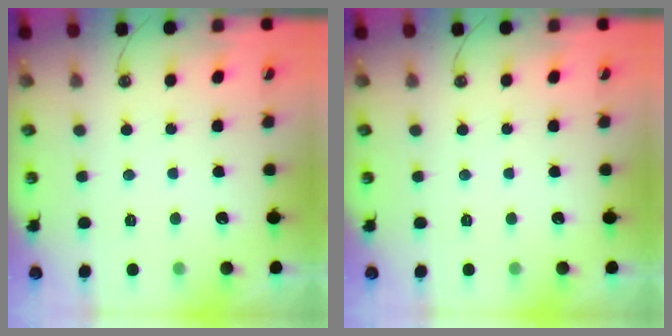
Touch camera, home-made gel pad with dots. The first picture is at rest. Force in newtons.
{"total": 0.0}